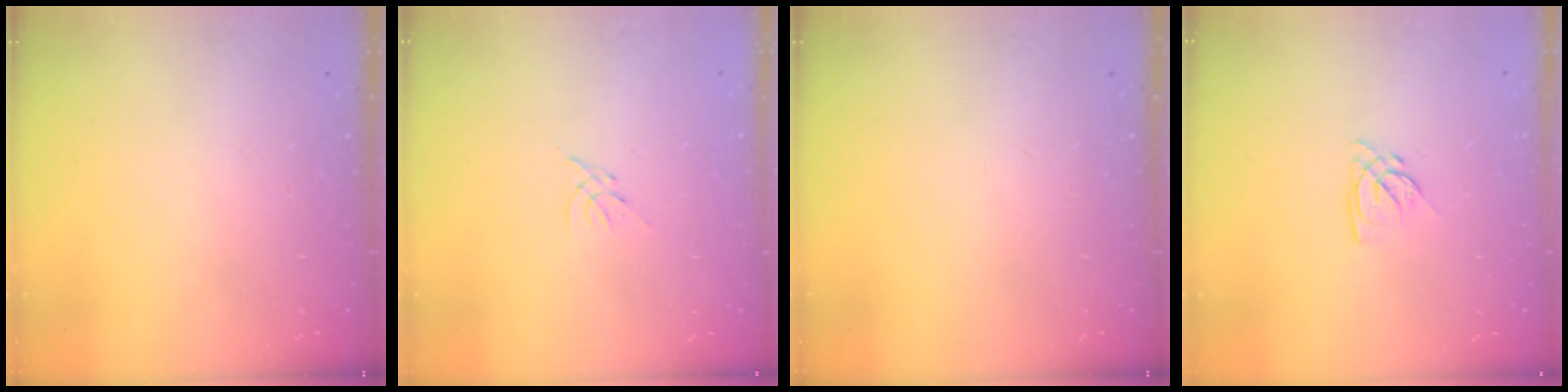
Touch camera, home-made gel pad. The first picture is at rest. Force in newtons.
{"total": 0.0}
{"total": 0.0}
{"total": 4.2, "press": 4.2, "slide": 0.3}